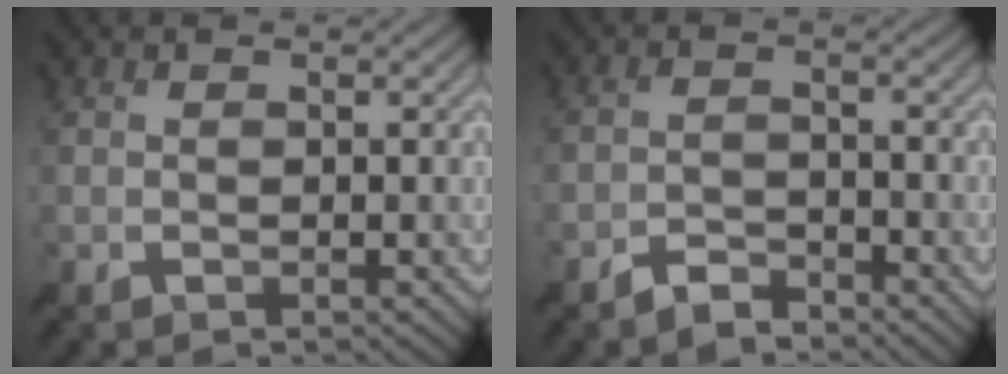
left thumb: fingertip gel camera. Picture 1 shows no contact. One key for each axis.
{"total": 2.8, "fx": -2.6, "fy": 0.7, "fz": 0.8, "tx": -0.010, "ty": 0.001, "tz": -0.056}